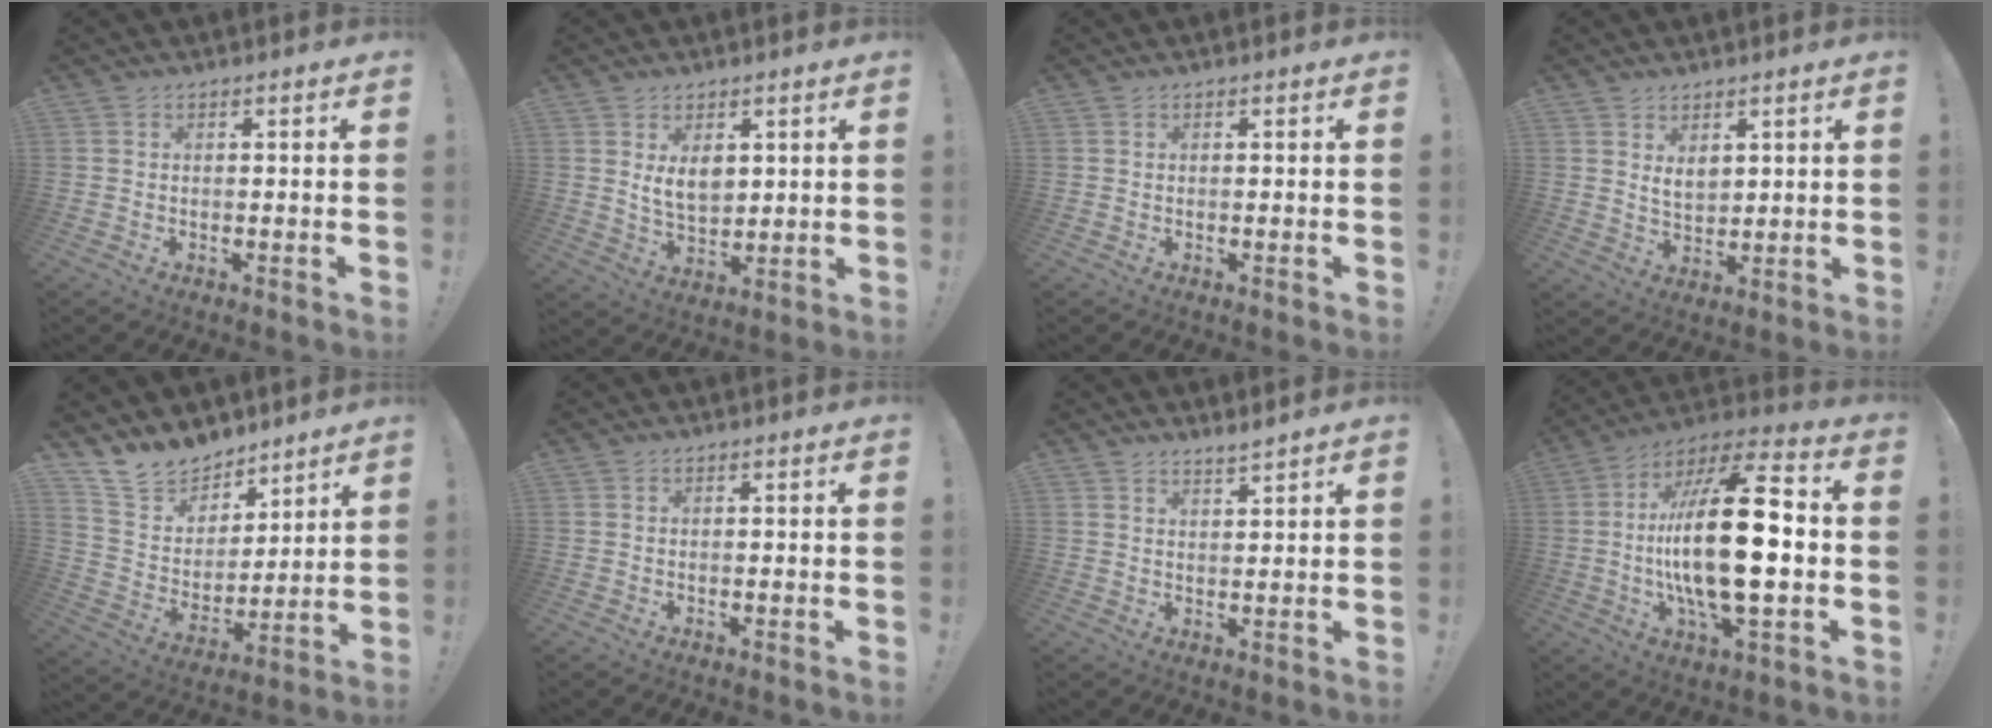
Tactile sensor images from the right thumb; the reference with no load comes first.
{"total": 7.7, "force": [3.3, 5.1, 4.7], "torque": [-0.076, -0.019, 0.059]}
{"total": 0.0}
{"total": 5.5, "force": [3.2, 3.6, 2.7], "torque": [-0.046, -0.016, 0.060]}
{"total": 13.6, "force": [11.4, 7.2, 1.9], "torque": [-0.054, -0.090, 0.219]}
{"total": 0.0}
{"total": 3.0, "force": [2.9, 0.1, 0.5], "torque": [0.003, -0.024, 0.051]}
{"total": 25.4, "force": [-1.7, 8.5, 23.9], "torque": [-0.451, -0.001, -0.037]}